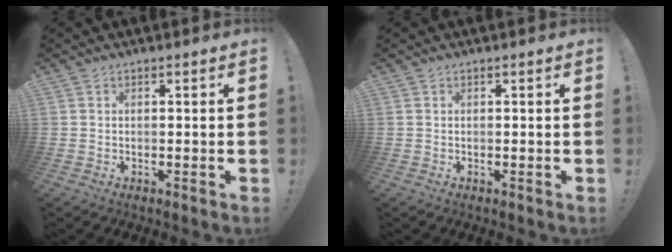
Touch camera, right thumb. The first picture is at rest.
{"total": 0.0}